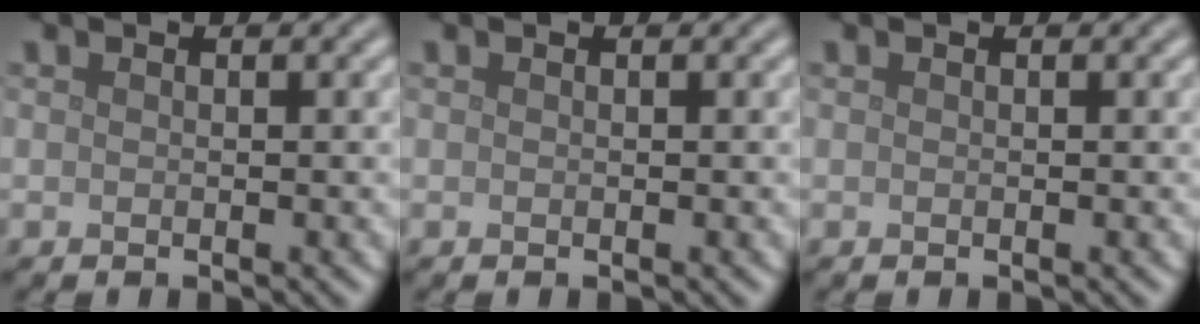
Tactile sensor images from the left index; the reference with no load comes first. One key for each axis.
{"total": 0.0}
{"total": 0.0}